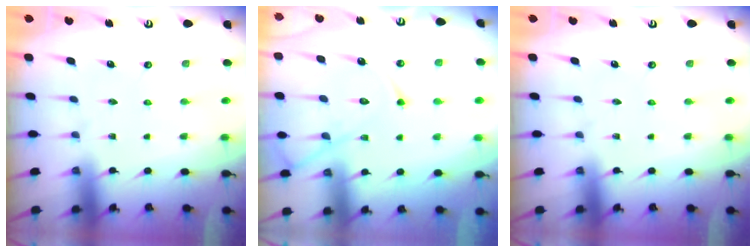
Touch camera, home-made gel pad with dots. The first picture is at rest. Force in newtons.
{"total": 13.3, "press": 13.2, "slide": 1.2}
{"total": 0.0}